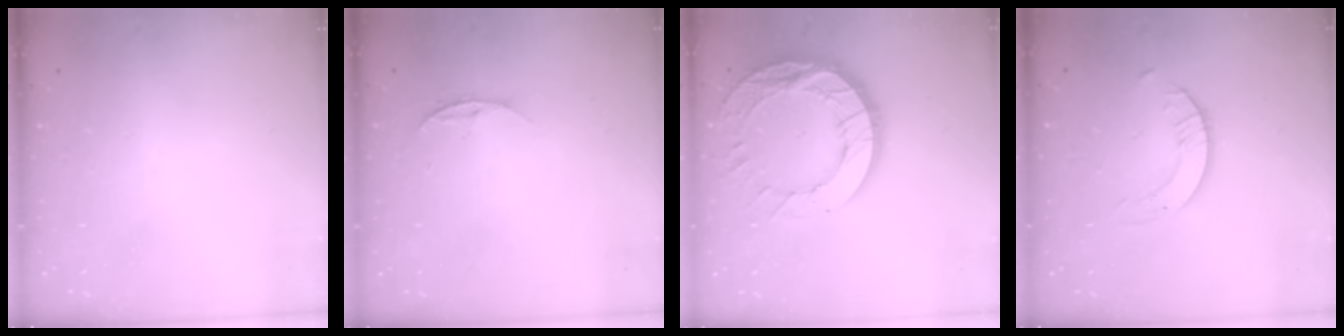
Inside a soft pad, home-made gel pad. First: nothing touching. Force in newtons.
{"total": 4.4, "press": 4.4, "slide": 0.5}
{"total": 16.0, "press": 15.9, "slide": 1.3}
{"total": 2.1, "press": 2.1, "slide": 0.2}